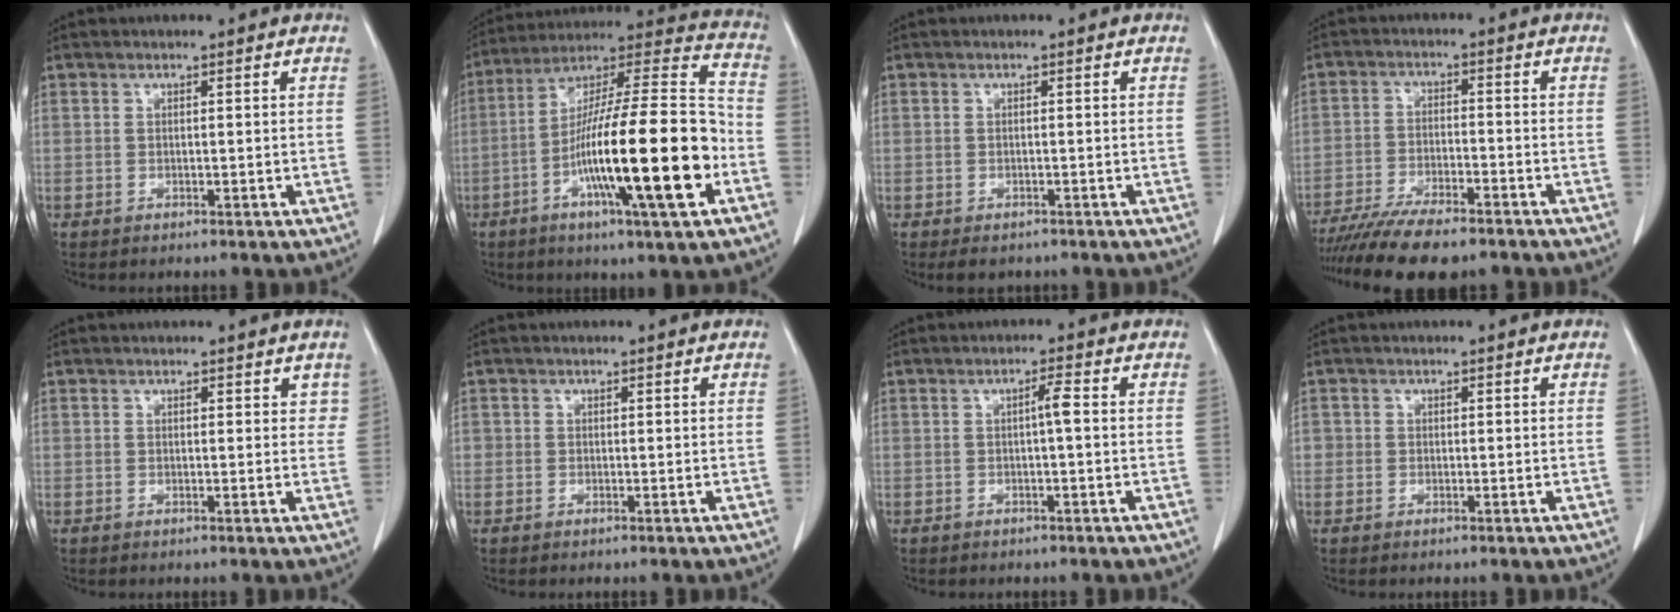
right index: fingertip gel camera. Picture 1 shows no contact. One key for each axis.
{"total": 23.1, "fx": -7.0, "fy": 1.8, "fz": 22.0, "tx": -0.354, "ty": -0.008, "tz": -0.116}
{"total": 2.7, "fx": -2.0, "fy": 1.5, "fz": 0.8, "tx": -0.009, "ty": -0.001, "tz": -0.024}
{"total": 12.9, "fx": -10.7, "fy": 2.5, "fz": 6.7, "tx": -0.110, "ty": -0.018, "tz": -0.171}
{"total": 1.6, "fx": 1.0, "fy": 1.0, "fz": 0.8, "tx": 0.005, "ty": -0.001, "tz": 0.006}
{"total": 0.6, "fx": -0.1, "fy": 0.6, "fz": 0.0, "tx": 0.005, "ty": 0.006, "tz": -0.002}
{"total": 1.9, "fx": -0.1, "fy": 0.0, "fz": 1.9, "tx": -0.033, "ty": 0.004, "tz": 0.000}
{"total": 1.2, "fx": -0.1, "fy": 1.2, "fz": 0.1, "tx": 0.007, "ty": 0.006, "tz": -0.004}